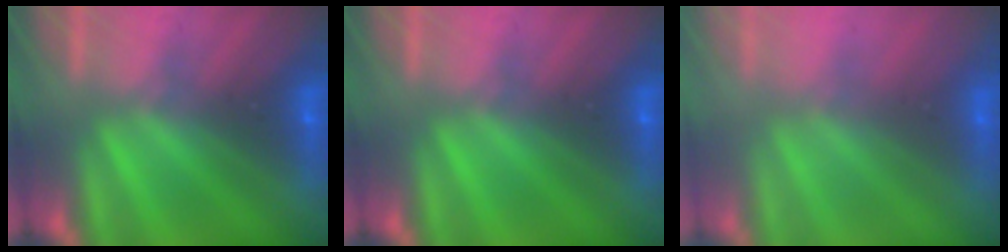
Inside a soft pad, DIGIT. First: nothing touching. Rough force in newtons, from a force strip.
{"total": 0.0}
{"total": 2.4}